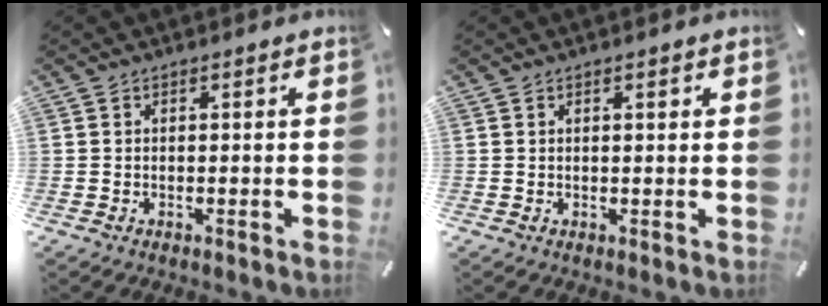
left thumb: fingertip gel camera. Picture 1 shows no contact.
{"total": 0.8, "force": [0.3, 0.2, 0.7], "torque": [-0.014, 0.002, 0.004]}